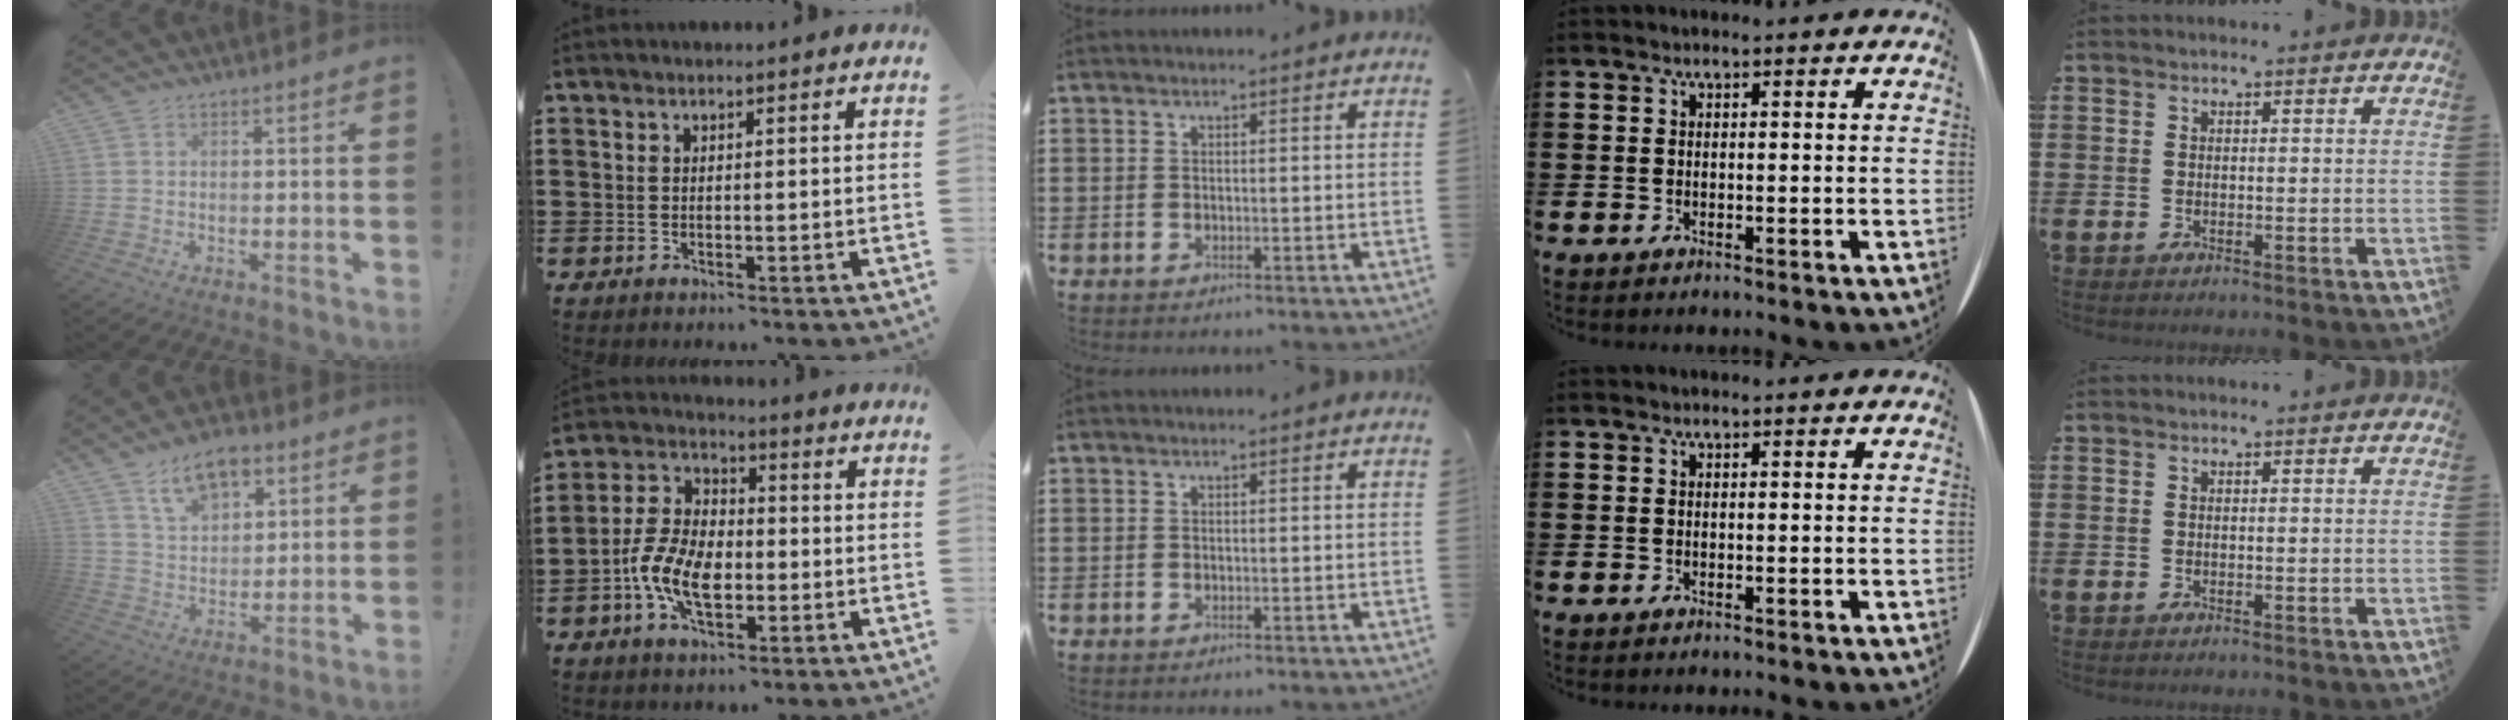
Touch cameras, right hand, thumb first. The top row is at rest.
{"thumb": {"total": 11.3, "force": [6.9, 6.6, 5.9], "torque": [-0.093, -0.028, 0.129]}, "index": {"total": 8.7, "force": [-2.8, 5.0, 6.6], "torque": [-0.163, 0.000, -0.059]}}